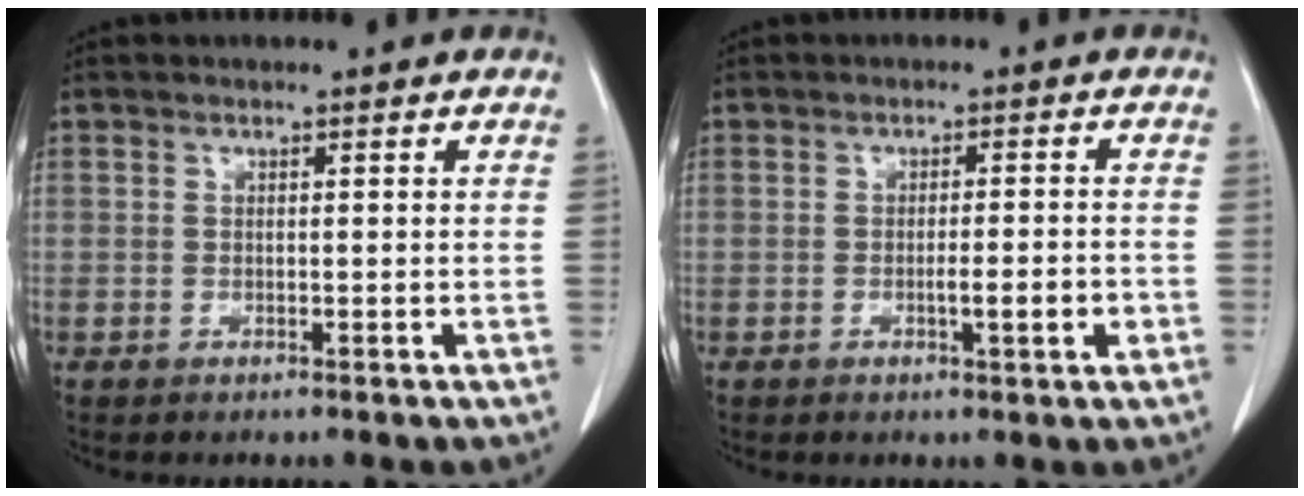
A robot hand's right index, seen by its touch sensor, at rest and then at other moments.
{"total": 3.6, "force": [-1.2, 0.3, 3.4], "torque": [-0.052, -0.002, -0.016]}